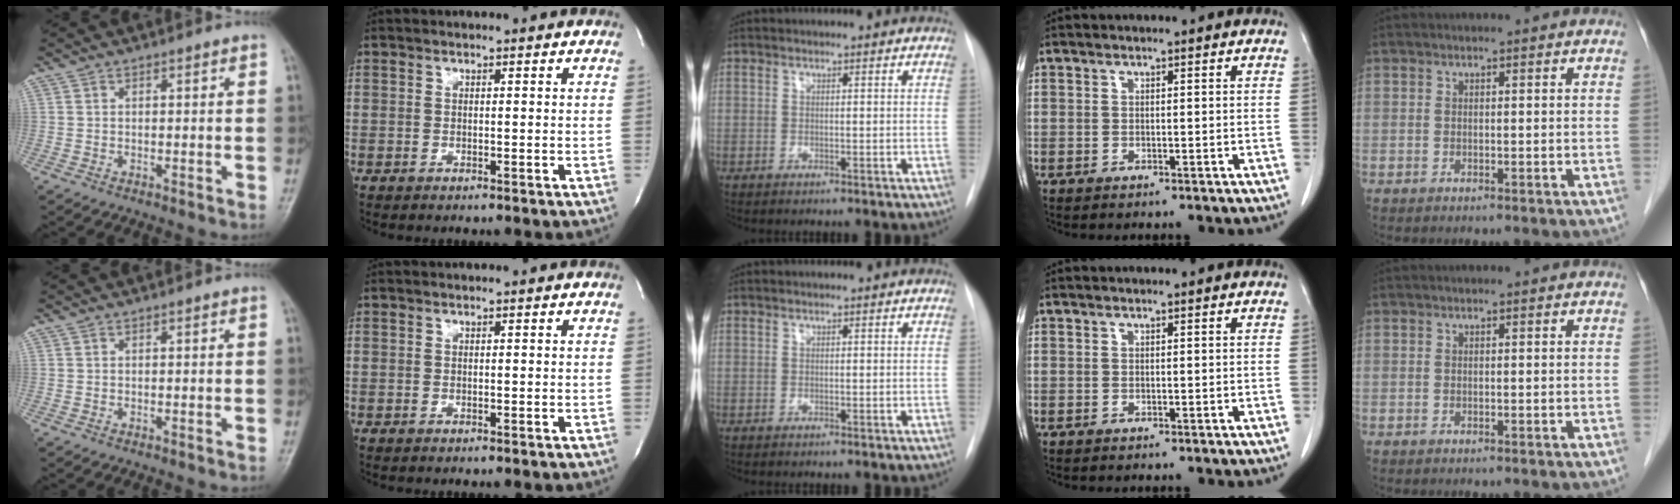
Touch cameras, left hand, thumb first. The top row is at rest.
{}